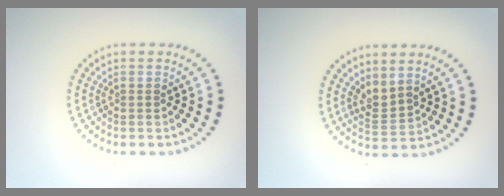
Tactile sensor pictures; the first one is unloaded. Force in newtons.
{"total": 2.3, "press": 1.5, "slide": 1.7}